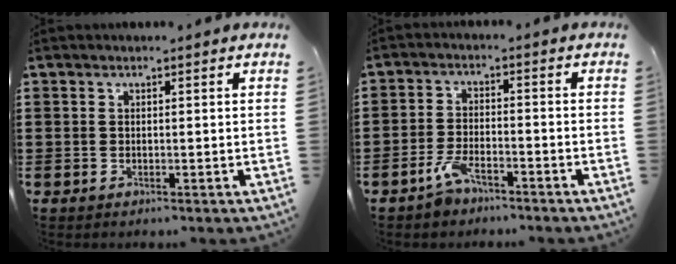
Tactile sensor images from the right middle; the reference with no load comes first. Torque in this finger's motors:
{"motor_torque": [-0.12, -0.06, 0.06, 0.05]}